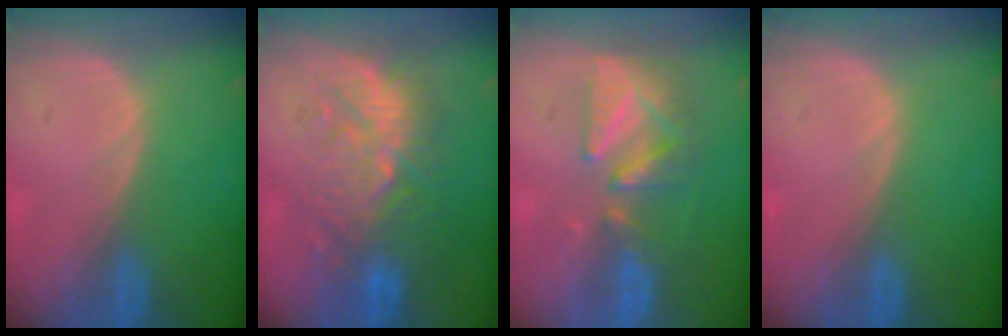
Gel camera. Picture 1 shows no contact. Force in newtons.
{"total": 9.9, "press": 9.5, "slide": 2.5}
{"total": 8.7, "press": 7.7, "slide": 3.9}
{"total": 0.0}